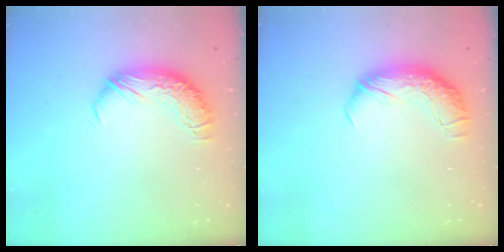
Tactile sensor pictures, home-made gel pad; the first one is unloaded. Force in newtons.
{"total": 2.3, "press": 0.9, "slide": 2.2}